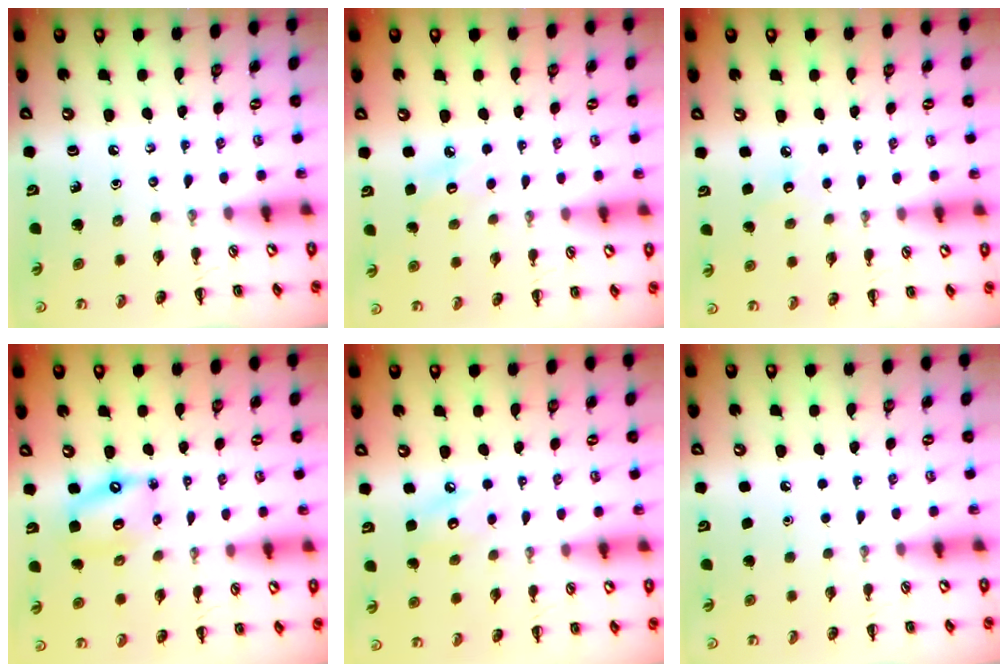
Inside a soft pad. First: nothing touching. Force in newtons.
{"total": 7.0, "press": 6.8, "slide": 1.8}
{"total": 4.8, "press": 4.6, "slide": 1.2}
{"total": 9.0, "press": 8.8, "slide": 1.9}
{"total": 5.6, "press": 5.6, "slide": 0.5}
{"total": 1.7, "press": 1.6, "slide": 0.1}